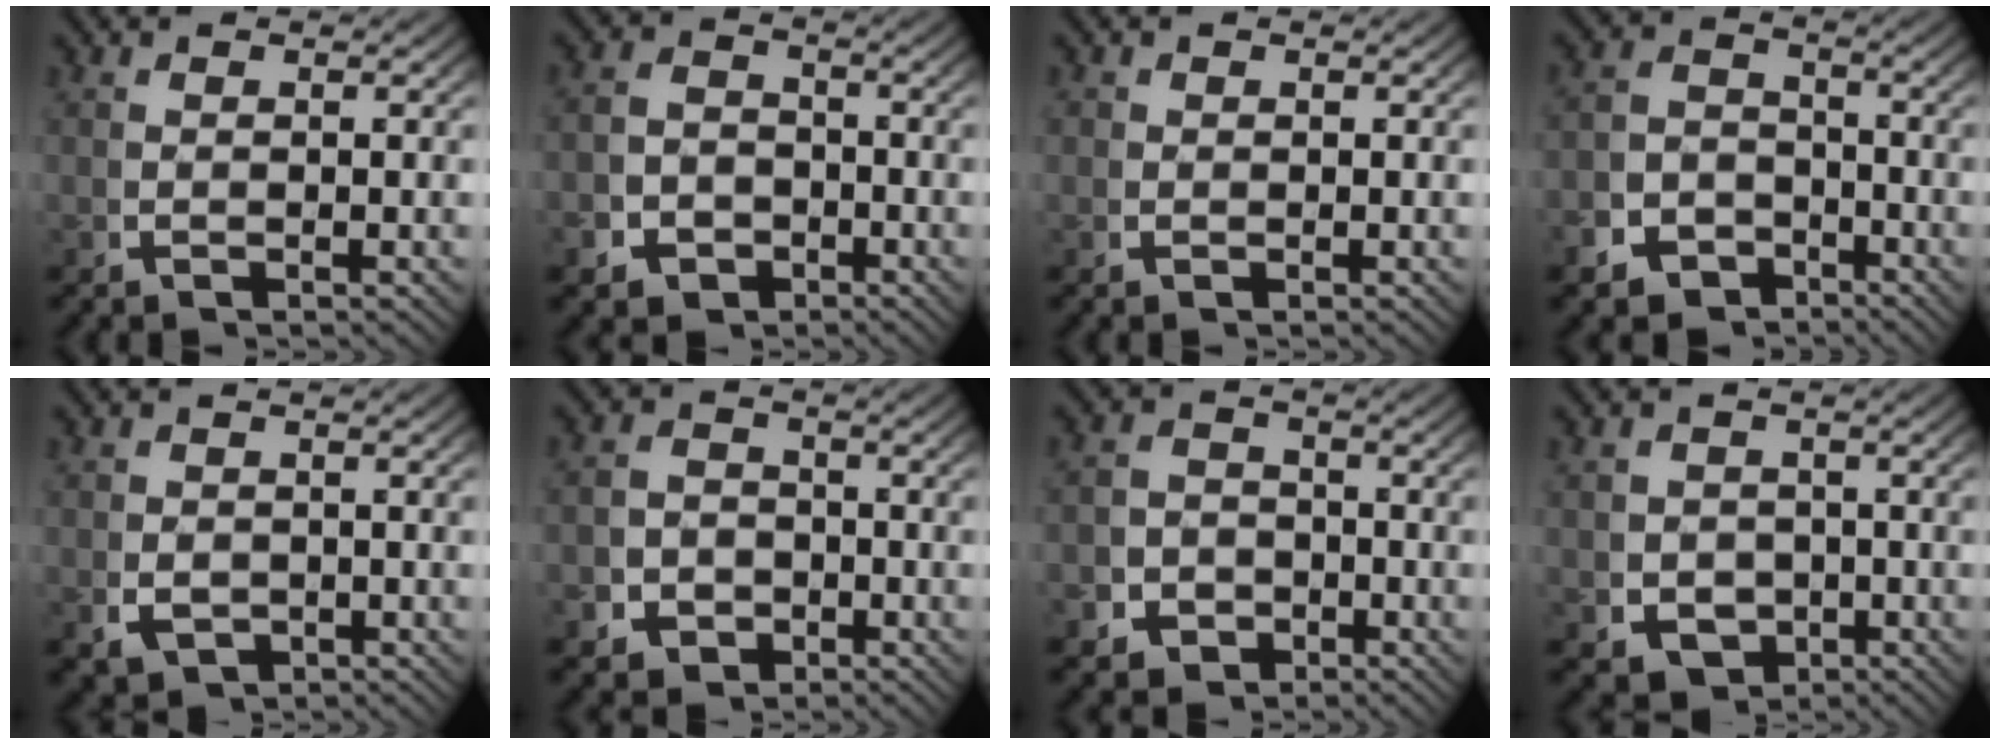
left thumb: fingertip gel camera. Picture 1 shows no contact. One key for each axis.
{"total": 5.4, "fx": -2.6, "fy": 4.4, "fz": 1.7, "tx": -0.027, "ty": -0.022, "tz": -0.040}
{"total": 0.8, "fx": 0.2, "fy": 0.8, "fz": 0.2, "tx": -0.004, "ty": -0.006, "tz": 0.004}
{"total": 7.3, "fx": -4.4, "fy": 5.6, "fz": 1.9, "tx": -0.013, "ty": -0.030, "tz": -0.073}
{"total": 3.2, "fx": -1.1, "fy": 2.5, "fz": 1.6, "tx": -0.033, "ty": -0.019, "tz": -0.010}
{"total": 5.7, "fx": -2.4, "fy": 4.8, "fz": 2.0, "tx": -0.031, "ty": -0.023, "tz": -0.035}
{"total": 6.2, "fx": -2.9, "fy": 5.2, "fz": 1.8, "tx": -0.023, "ty": -0.024, "tz": -0.047}
{"total": 6.2, "fx": -2.5, "fy": 5.2, "fz": 2.2, "tx": -0.037, "ty": -0.033, "tz": -0.032}